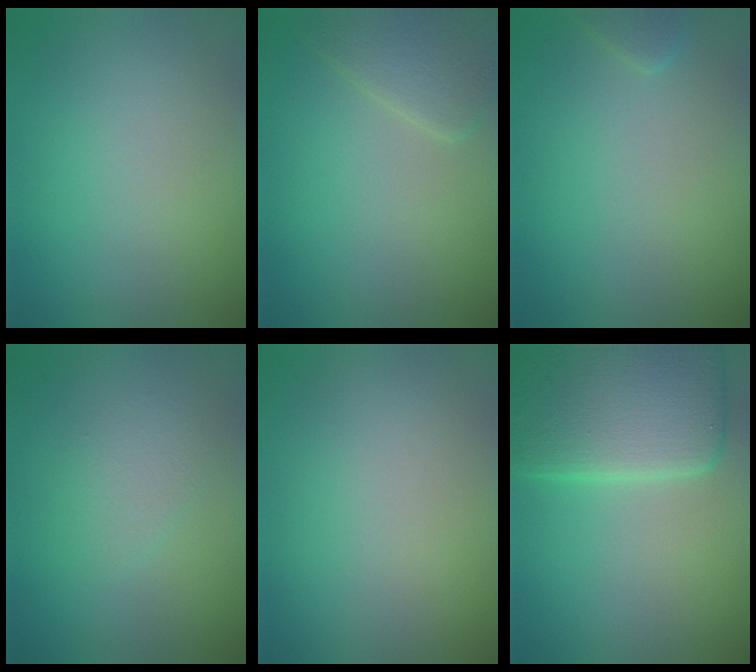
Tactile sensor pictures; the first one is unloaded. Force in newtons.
{"total": 2.6, "press": 2.6, "slide": 0.1}
{"total": 0.7, "press": 0.7, "slide": 0.0}
{"total": 1.6, "press": 1.6, "slide": 0.1}
{"total": 0.0}
{"total": 8.9, "press": 8.9, "slide": 0.3}